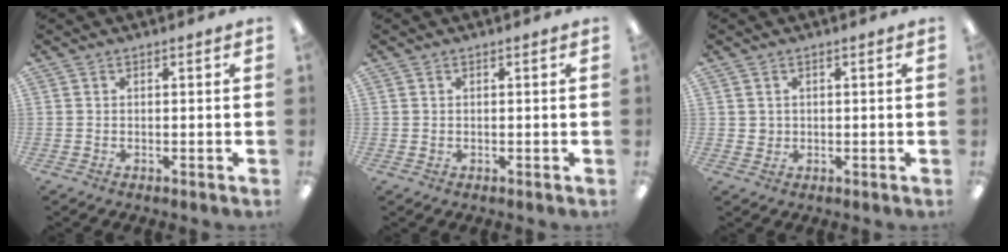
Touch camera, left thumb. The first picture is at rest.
{"total": 0.6, "force": [0.2, 0.6, 0.0], "torque": [0.000, 0.005, 0.003]}
{"total": 1.7, "force": [0.6, 1.6, 0.2], "torque": [-0.006, 0.005, 0.010]}